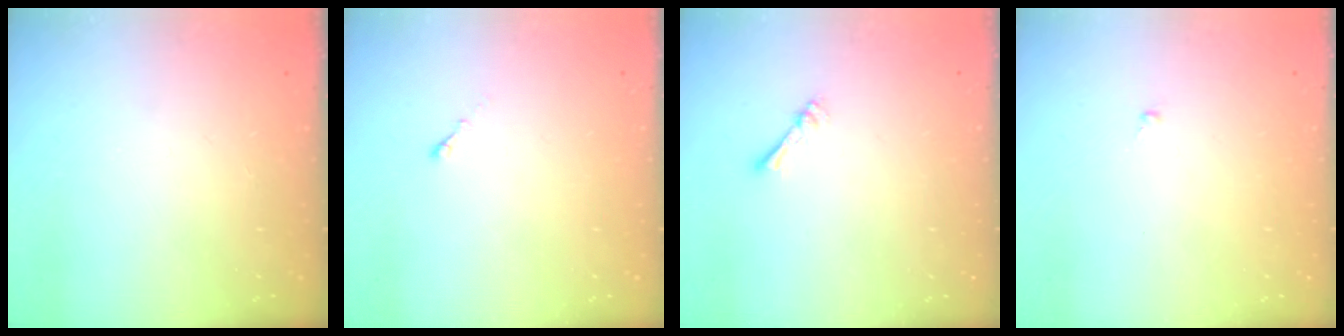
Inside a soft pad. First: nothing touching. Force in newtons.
{"total": 0.0}
{"total": 1.7, "press": 1.7, "slide": 0.2}
{"total": 0.0}